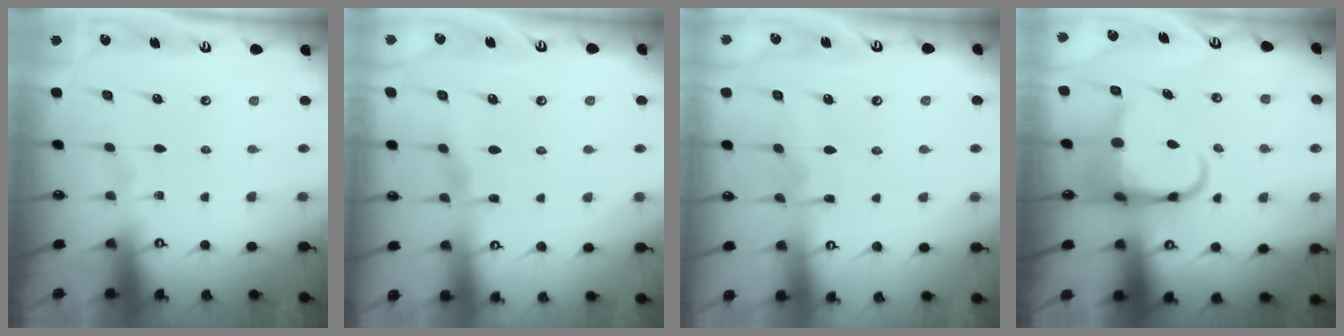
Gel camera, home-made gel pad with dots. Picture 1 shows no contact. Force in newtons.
{"total": 3.7, "press": 3.6, "slide": 0.4}
{"total": 5.6, "press": 5.6, "slide": 0.3}
{"total": 8.0, "press": 7.8, "slide": 1.8}